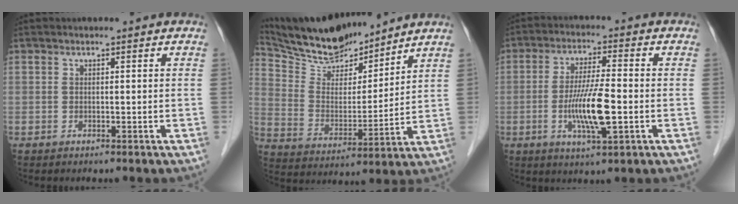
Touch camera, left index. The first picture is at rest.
{"total": 14.5, "force": [13.4, 2.6, 4.8], "torque": [-0.094, 0.003, 0.247]}
{"total": 8.7, "force": [-2.0, 0.9, 8.5], "torque": [-0.163, -0.011, -0.042]}